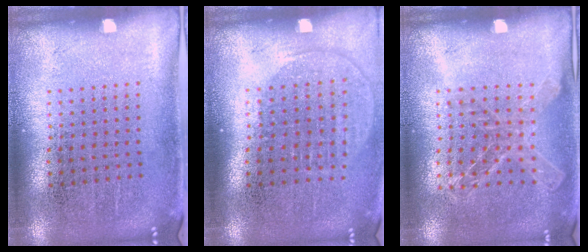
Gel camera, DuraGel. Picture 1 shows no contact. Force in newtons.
{"total": 1.4, "press": 1.2, "slide": 0.7}
{"total": 1.1, "press": 1.1, "slide": 0.1}